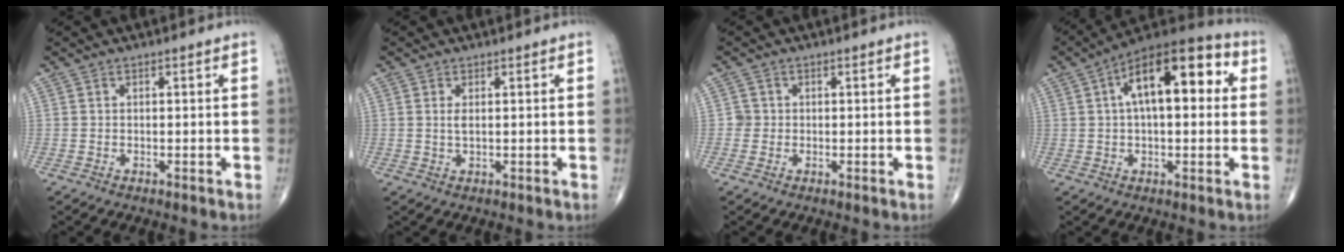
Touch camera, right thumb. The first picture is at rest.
{"total": 1.4, "force": [0.3, 0.5, 1.3], "torque": [-0.031, -0.003, 0.010]}
{"total": 1.4, "force": [-0.1, 1.4, 0.0], "torque": [0.009, 0.005, -0.004]}
{"total": 17.4, "force": [3.9, 8.1, 14.9], "torque": [-0.202, 0.034, 0.051]}